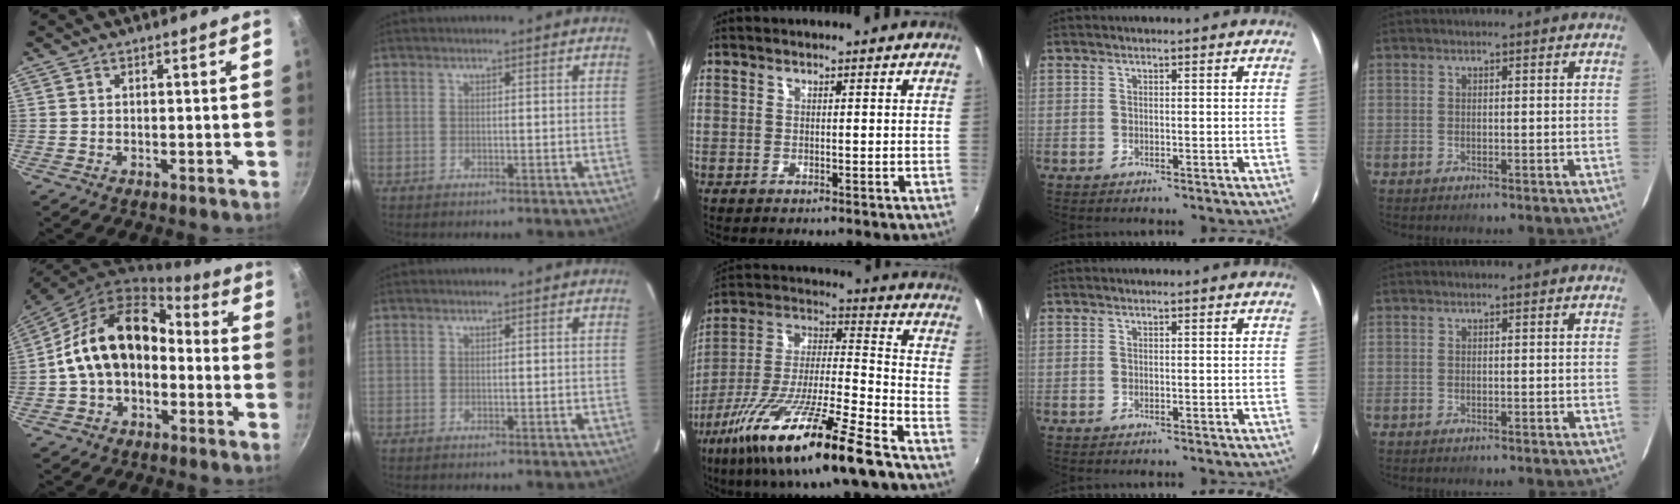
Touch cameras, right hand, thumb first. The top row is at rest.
{"thumb": {"total": 16.1, "force": [-1.2, 11.4, 11.4], "torque": [-0.175, 0.059, -0.032]}, "middle": {"total": 22.7, "force": [-14.1, 2.4, 17.6], "torque": [-0.321, -0.042, -0.252]}}